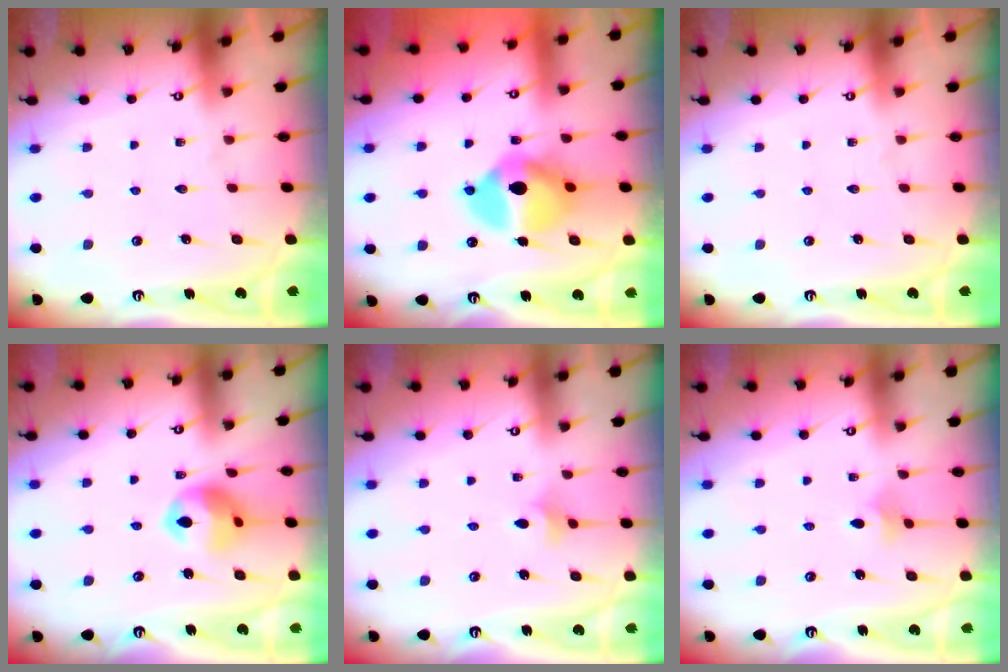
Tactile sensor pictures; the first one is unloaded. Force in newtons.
{"total": 13.3, "press": 13.3, "slide": 0.2}
{"total": 0.0}
{"total": 11.6, "press": 11.6, "slide": 1.1}
{"total": 3.3, "press": 3.2, "slide": 0.8}
{"total": 4.5, "press": 4.4, "slide": 0.9}